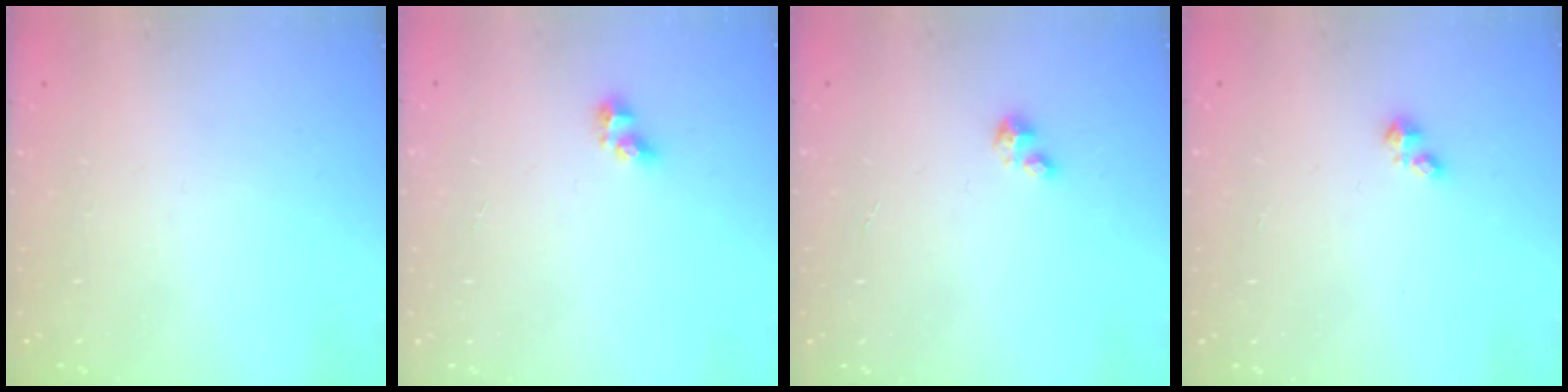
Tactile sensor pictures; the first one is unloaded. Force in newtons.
{"total": 4.4, "press": 4.3, "slide": 0.8}
{"total": 2.0, "press": 2.0, "slide": 0.2}
{"total": 1.1, "press": 1.1, "slide": 0.3}